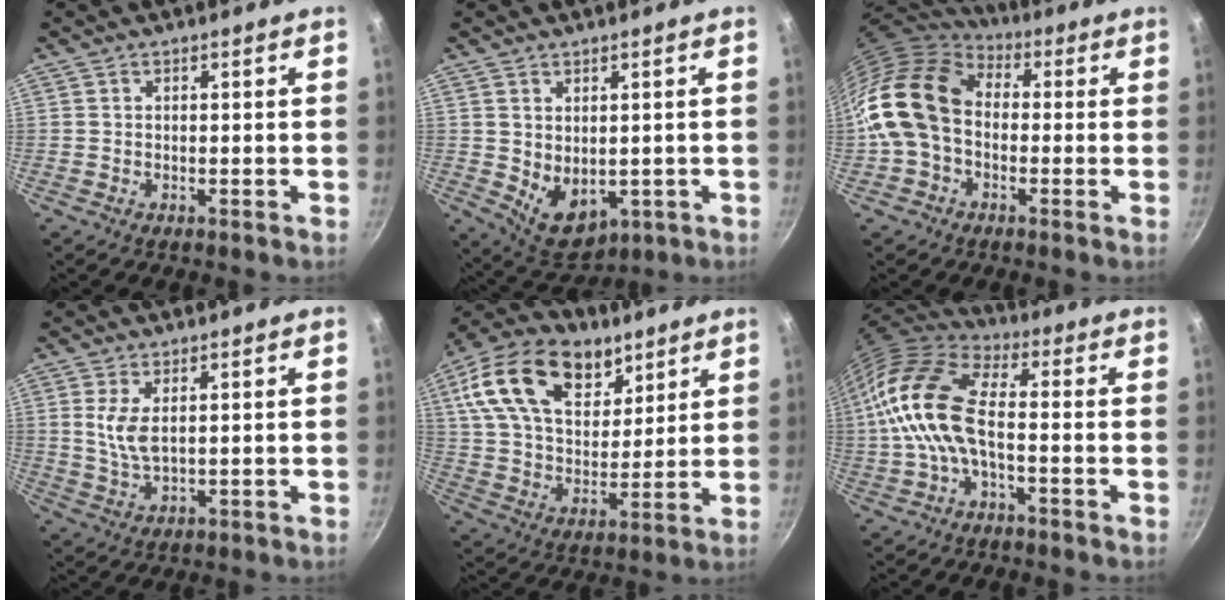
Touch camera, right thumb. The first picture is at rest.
{"total": 7.8, "force": [0.0, 5.4, 5.6], "torque": [-0.068, -0.017, 0.025]}
{"total": 16.8, "force": [-0.5, 12.3, 11.3], "torque": [-0.201, 0.040, -0.025]}
{"total": 5.2, "force": [1.4, 2.2, 4.5], "torque": [-0.091, -0.011, 0.034]}
{"total": 21.8, "force": [10.7, 13.6, 13.2], "torque": [-0.208, -0.026, 0.179]}
{"total": 15.0, "force": [-1.5, 7.2, 13.0], "torque": [-0.255, 0.033, -0.045]}